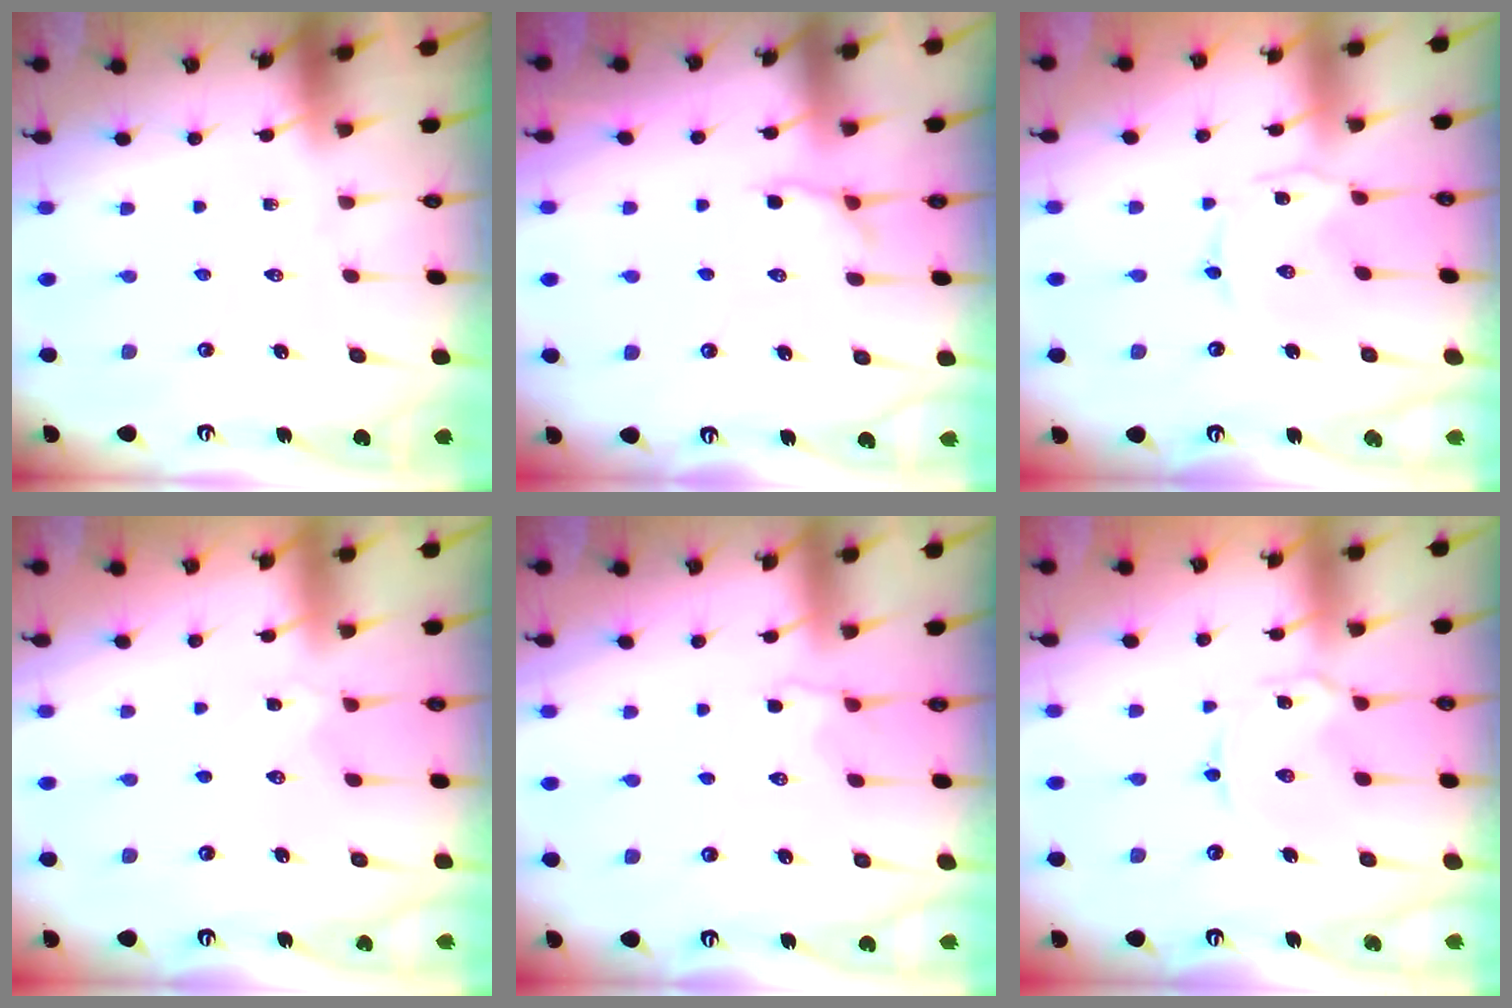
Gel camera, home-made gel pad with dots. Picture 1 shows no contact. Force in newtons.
{"total": 4.7, "press": 4.4, "slide": 1.6}
{"total": 0.0}
{"total": 3.0, "press": 3.0, "slide": 0.5}
{"total": 3.0, "press": 2.5, "slide": 1.6}
{"total": 2.4, "press": 2.4, "slide": 0.3}